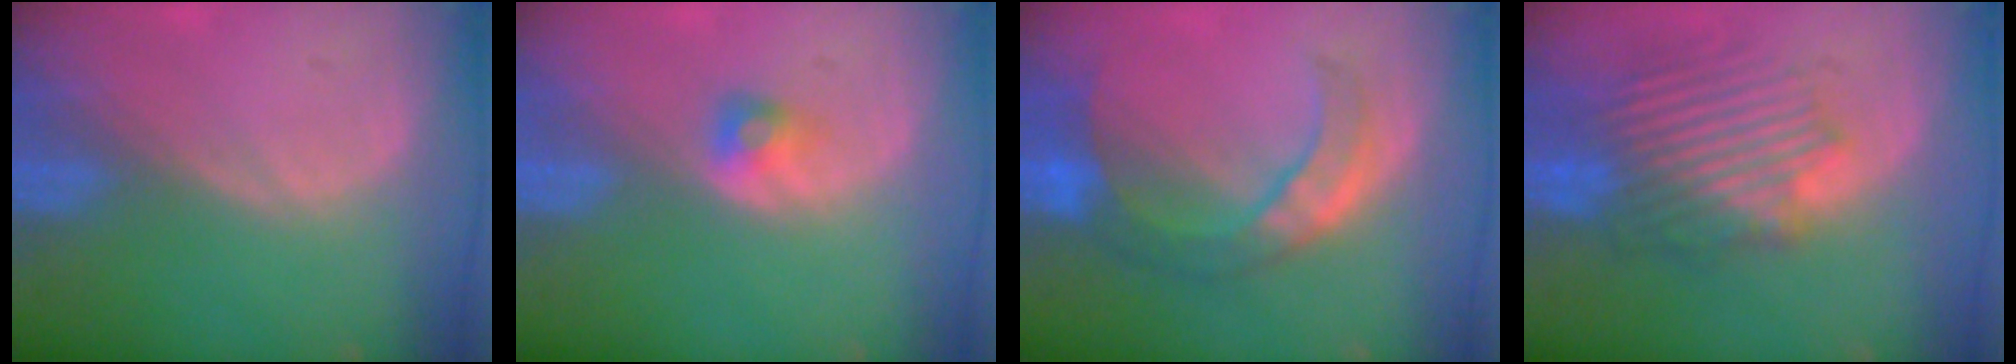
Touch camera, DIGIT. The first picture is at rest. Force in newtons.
{"total": 2.2, "press": 2.1, "slide": 0.3}
{"total": 7.4, "press": 7.2, "slide": 1.9}
{"total": 8.9, "press": 8.8, "slide": 1.5}